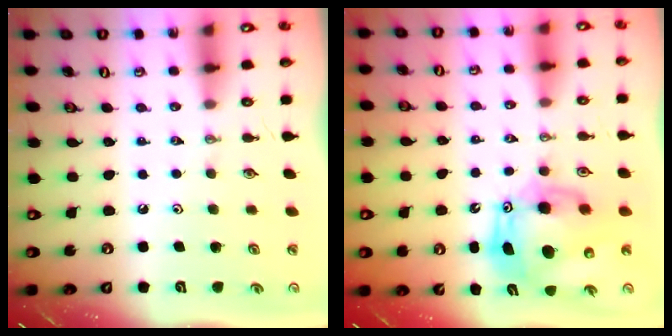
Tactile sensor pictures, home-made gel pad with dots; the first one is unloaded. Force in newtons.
{"total": 14.2, "press": 14.0, "slide": 2.6}